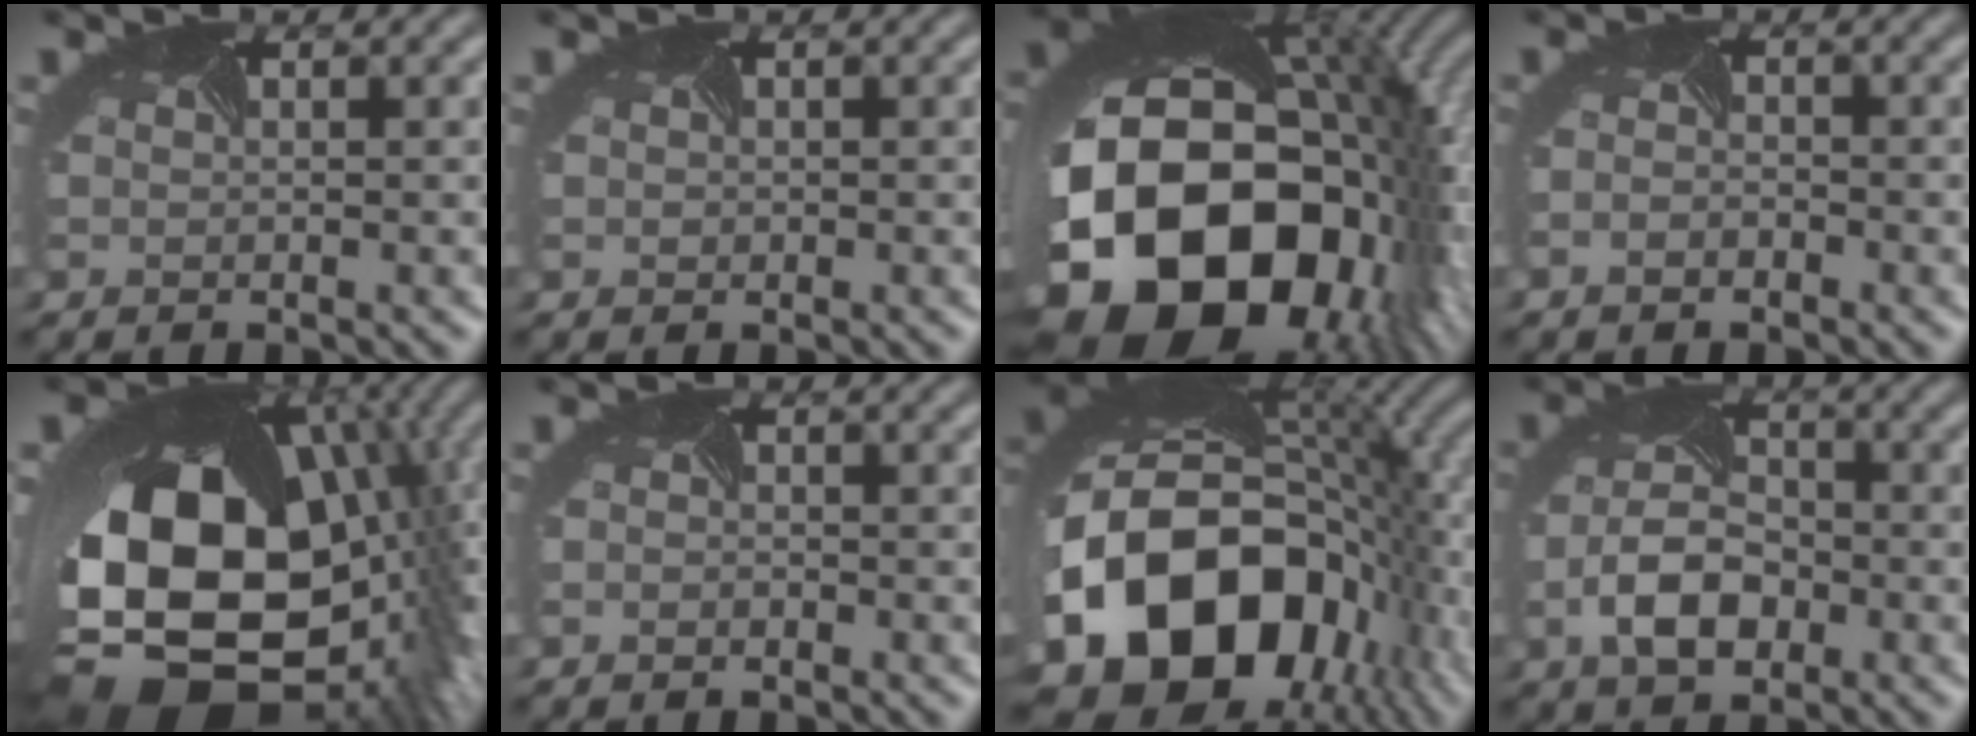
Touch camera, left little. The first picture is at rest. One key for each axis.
{"total": 0.5, "fx": 0.2, "fy": 0.5, "fz": 0.2, "tx": -0.002, "ty": -0.002, "tz": 0.001}
{"total": 21.6, "fx": -5.0, "fy": 14.9, "fz": 14.9, "tx": -0.309, "ty": -0.085, "tz": -0.052}
{"total": 1.2, "fx": -0.9, "fy": 0.6, "fz": 0.6, "tx": -0.018, "ty": -0.007, "tz": -0.016}
{"total": 19.9, "fx": -1.4, "fy": 13.9, "fz": 14.1, "tx": -0.285, "ty": -0.084, "tz": 0.021}
{"total": 0.6, "fx": -0.5, "fy": 0.2, "fz": 0.2, "tx": -0.008, "ty": -0.007, "tz": -0.009}
{"total": 18.4, "fx": -6.0, "fy": 13.0, "fz": 11.6, "tx": -0.235, "ty": -0.038, "tz": -0.095}
{"total": 5.4, "fx": -2.0, "fy": 3.2, "fz": 3.8, "tx": -0.088, "ty": -0.006, "tz": -0.038}